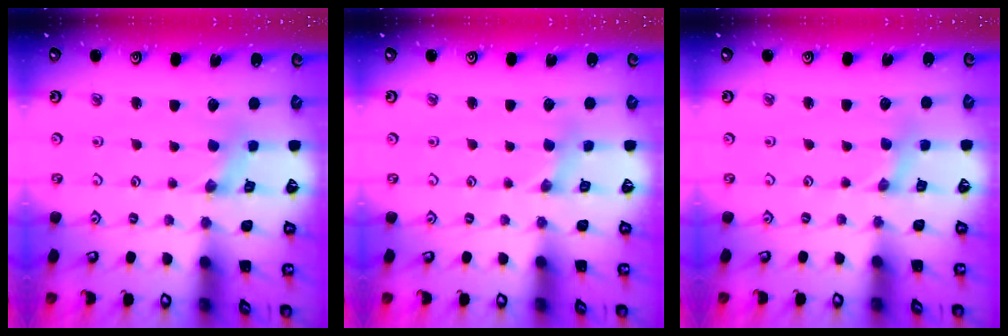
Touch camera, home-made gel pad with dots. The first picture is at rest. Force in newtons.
{"total": 1.8, "press": 1.7, "slide": 0.3}
{"total": 0.8, "press": 0.8, "slide": 0.2}